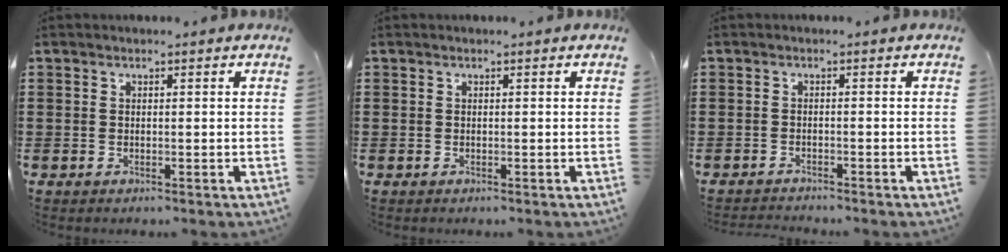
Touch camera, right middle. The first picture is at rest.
{"total": 0.0}
{"total": 1.3, "force": [-1.3, 0.1, 0.0], "torque": [-0.004, 0.003, -0.029]}